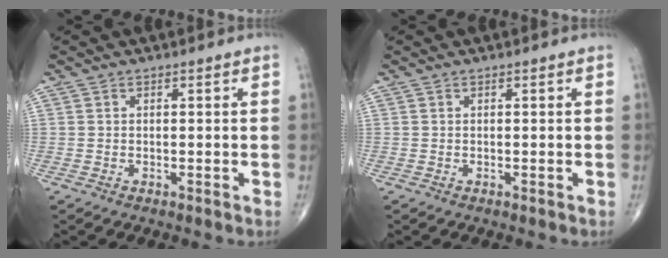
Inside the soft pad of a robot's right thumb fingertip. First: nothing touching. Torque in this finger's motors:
{"motor_torque": [0.00, 0.00, 0.00, 0.00, 0.00]}